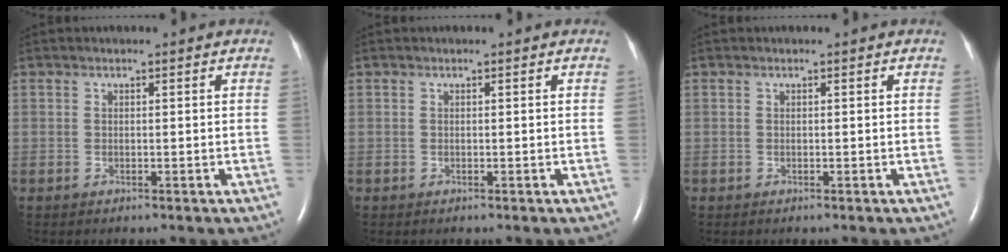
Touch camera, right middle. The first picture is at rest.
{"total": 0.0}
{"total": 0.0}